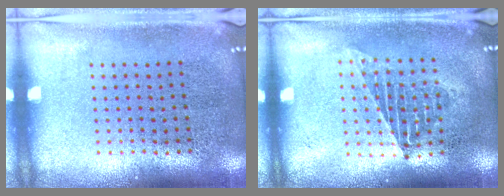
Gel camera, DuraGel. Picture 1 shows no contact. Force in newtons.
{"total": 1.2, "press": 1.1, "slide": 0.4}